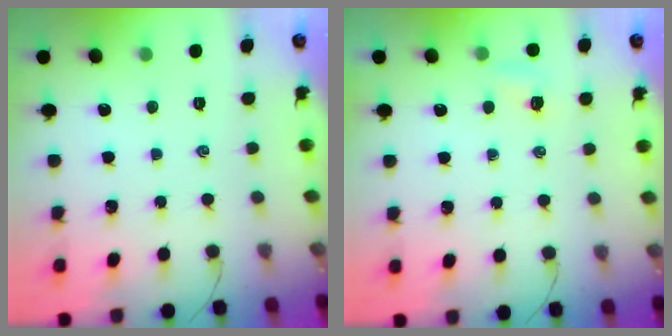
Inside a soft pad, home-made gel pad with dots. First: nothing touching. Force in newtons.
{"total": 4.3, "press": 4.1, "slide": 1.3}